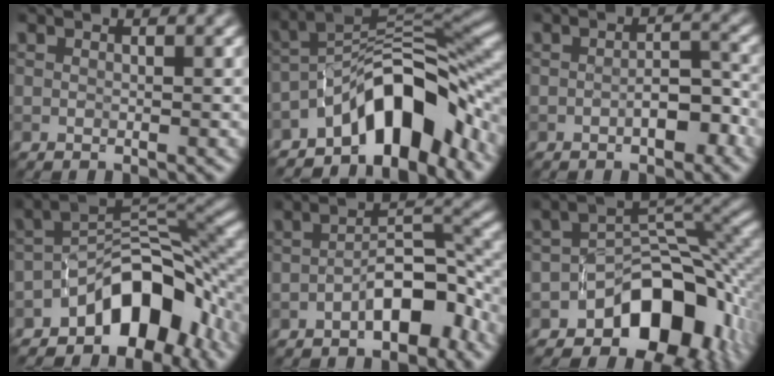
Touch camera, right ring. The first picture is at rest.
{"total": 10.0, "force": [-6.3, 3.9, 6.7], "torque": [-0.073, 0.020, -0.119]}
{"total": 2.9, "force": [-1.3, 1.3, 2.2], "torque": [-0.034, 0.008, -0.019]}
{"total": 9.1, "force": [-5.4, 4.7, 5.6], "torque": [-0.055, 0.011, -0.090]}
{"total": 5.5, "force": [-2.7, 2.4, 4.2], "torque": [-0.059, 0.020, -0.049]}
{"total": 10.6, "force": [-5.6, 6.5, 6.2], "torque": [-0.067, -0.001, -0.092]}